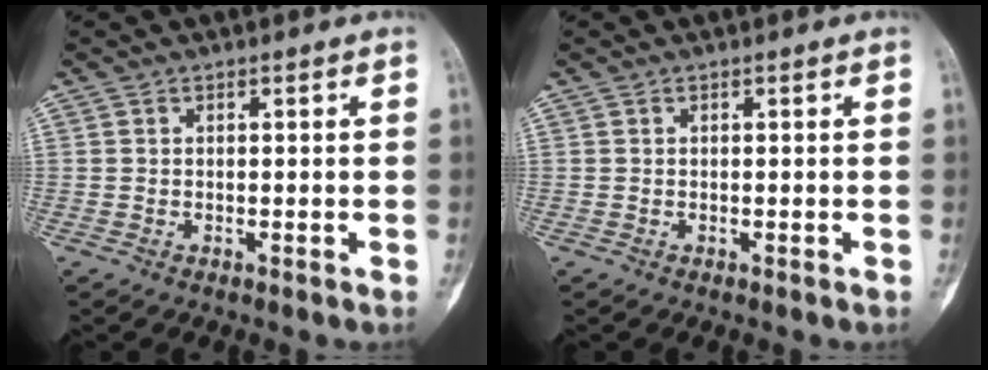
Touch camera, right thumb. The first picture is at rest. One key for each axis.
{"total": 0.0}